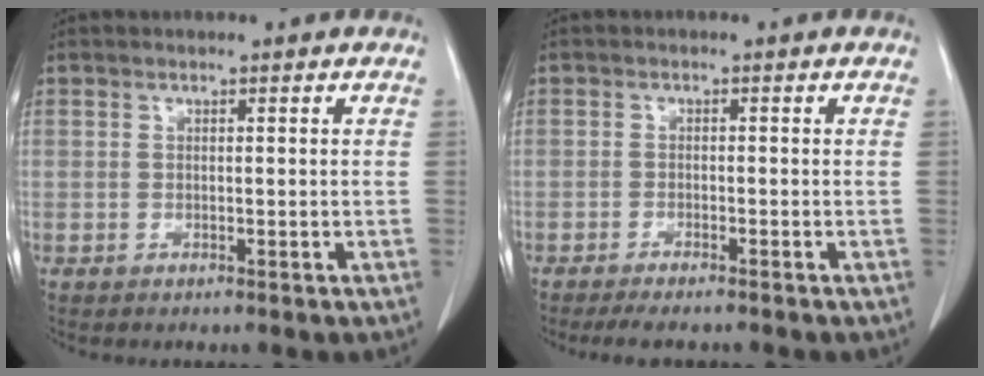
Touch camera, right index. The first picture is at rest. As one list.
[{"total": 4.0, "force": [-3.5, 0.4, 1.9], "torque": [-0.028, -0.009, -0.052]}]